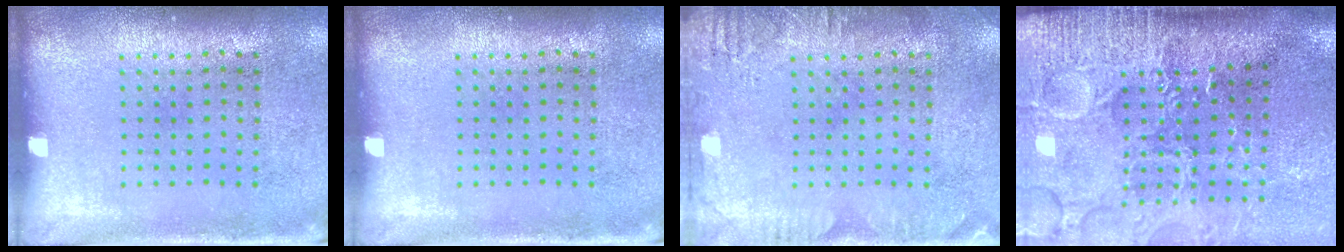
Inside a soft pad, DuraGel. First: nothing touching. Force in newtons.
{"total": 0.0}
{"total": 2.3, "press": 2.3, "slide": 0.2}
{"total": 4.7, "press": 3.9, "slide": 2.6}